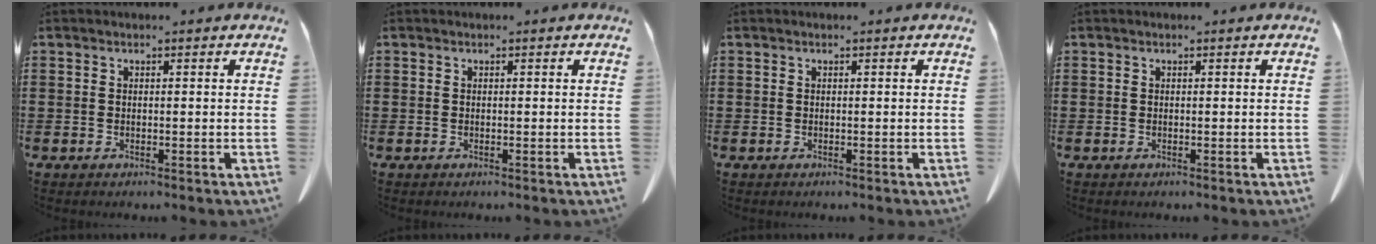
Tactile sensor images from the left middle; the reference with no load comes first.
{"total": 0.0}
{"total": 0.0}
{"total": 0.0}